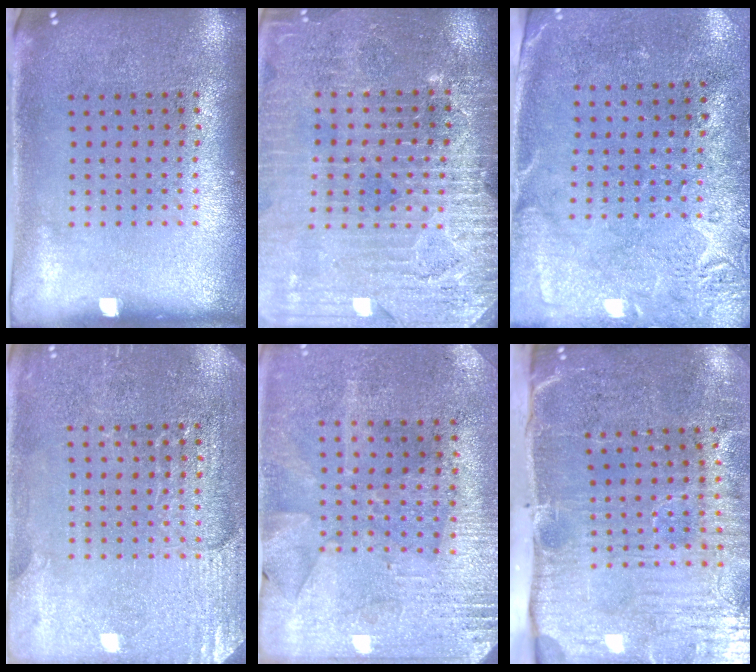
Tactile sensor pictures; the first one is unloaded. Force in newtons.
{"total": 3.3, "press": 3.3, "slide": 0.2}
{"total": 2.7, "press": 2.2, "slide": 1.7}
{"total": 2.9, "press": 2.8, "slide": 0.3}
{"total": 2.8, "press": 2.5, "slide": 1.1}
{"total": 5.4, "press": 4.4, "slide": 3.1}